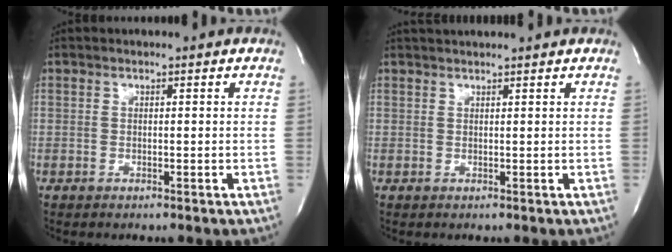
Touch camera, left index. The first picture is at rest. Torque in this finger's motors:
{"motor_torque": [0.36, -0.71, 0.03, 0.01]}